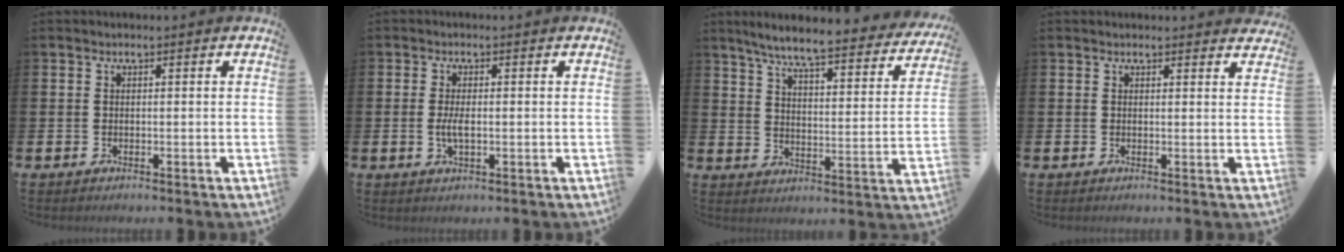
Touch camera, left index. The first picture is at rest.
{"total": 2.5, "force": [-0.2, 0.9, 2.3], "torque": [-0.038, -0.002, -0.005]}
{"total": 6.9, "force": [6.3, 0.2, 2.8], "torque": [-0.076, -0.049, 0.102]}
{"total": 1.3, "force": [1.2, 0.3, 0.0], "torque": [0.010, -0.004, 0.021]}